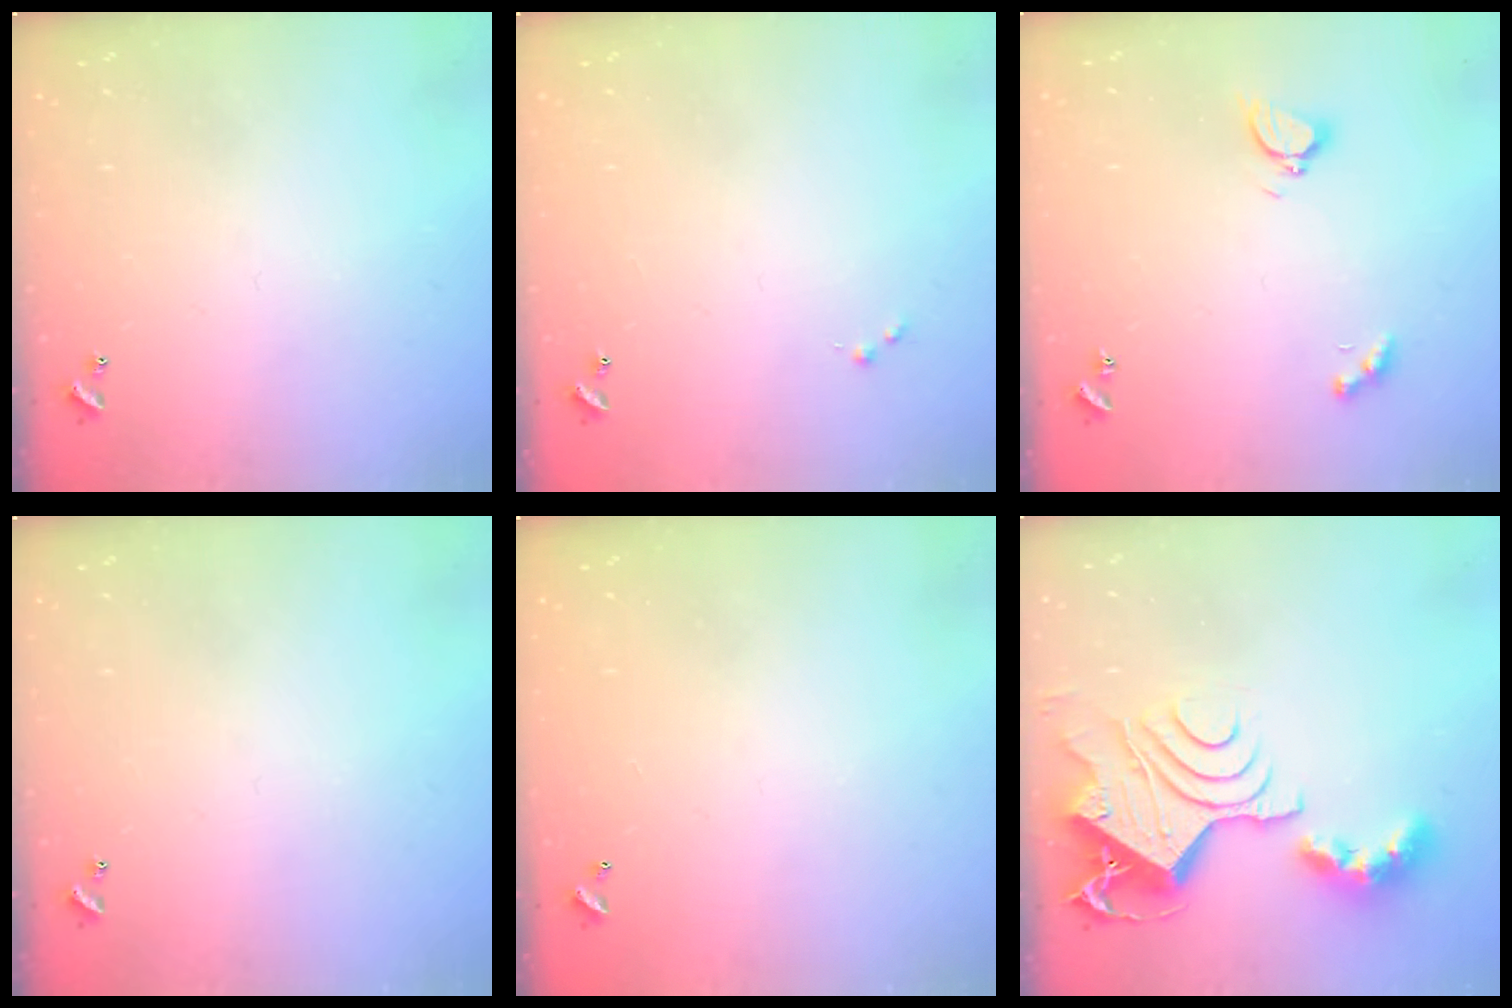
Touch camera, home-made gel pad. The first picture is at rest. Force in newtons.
{"total": 0.0}
{"total": 2.9, "press": 2.8, "slide": 0.7}
{"total": 0.0}
{"total": 2.9, "press": 2.9, "slide": 0.1}
{"total": 13.6, "press": 13.5, "slide": 1.5}